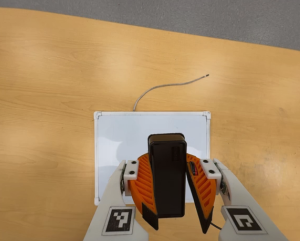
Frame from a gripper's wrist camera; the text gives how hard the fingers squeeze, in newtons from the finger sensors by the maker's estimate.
{"total": 9.1, "left": 9.3, "right": 9.0}